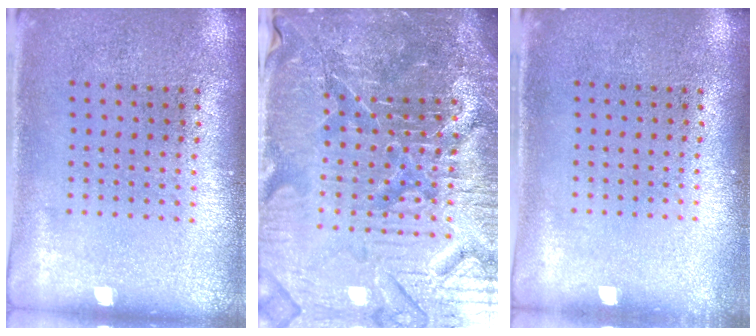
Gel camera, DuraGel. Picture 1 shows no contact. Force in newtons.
{"total": 6.6, "press": 5.9, "slide": 3.0}
{"total": 0.5, "press": 0.5, "slide": 0.2}